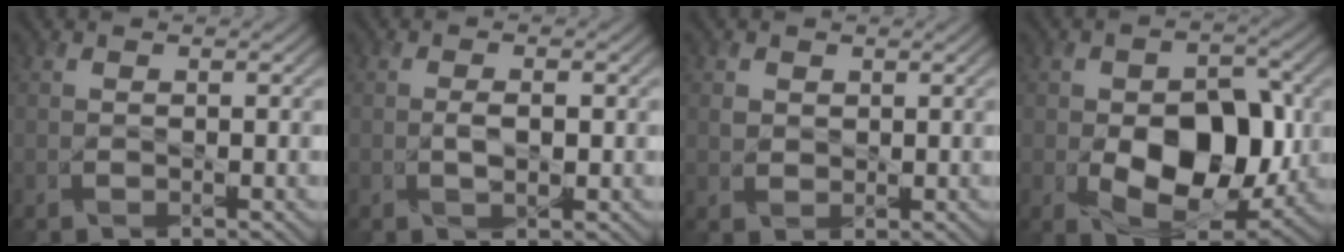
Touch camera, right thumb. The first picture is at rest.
{"total": 2.2, "force": [0.0, 0.9, 1.9], "torque": [-0.041, -0.003, 0.001]}
{"total": 1.8, "force": [0.8, 1.5, 0.5], "torque": [-0.015, -0.003, 0.015]}
{"total": 12.6, "force": [-1.8, 7.8, 9.7], "torque": [-0.151, -0.020, -0.018]}